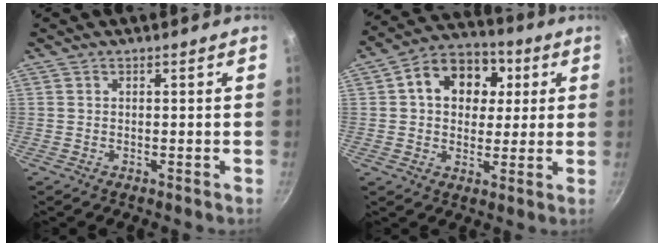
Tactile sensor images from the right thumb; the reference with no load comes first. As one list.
[{"total": 14.0, "force": [3.5, 10.8, 8.3], "torque": [-0.100, 0.017, 0.039]}]